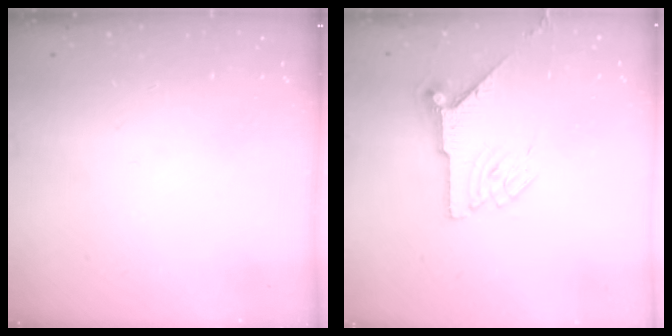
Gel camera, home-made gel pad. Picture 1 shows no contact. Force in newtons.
{"total": 7.9, "press": 7.9, "slide": 0.2}